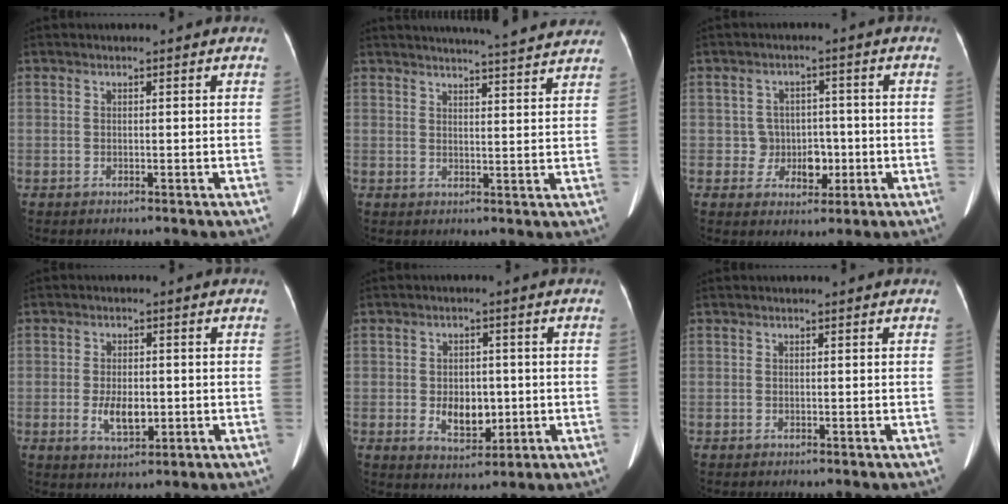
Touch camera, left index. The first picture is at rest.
{"total": 15.2, "force": [14.2, 0.4, 5.4], "torque": [-0.077, -0.006, 0.168]}
{"total": 4.6, "force": [-0.8, 4.3, 1.4], "torque": [-0.011, 0.012, -0.007]}
{"total": 5.0, "force": [-1.0, 2.4, 4.2], "torque": [-0.080, -0.005, -0.011]}
{"total": 6.0, "force": [-0.9, 3.9, 4.5], "torque": [-0.075, 0.000, -0.004]}
{"total": 0.0}